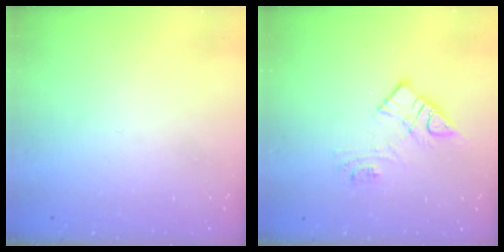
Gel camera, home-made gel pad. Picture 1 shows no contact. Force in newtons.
{"total": 9.5, "press": 9.4, "slide": 0.6}